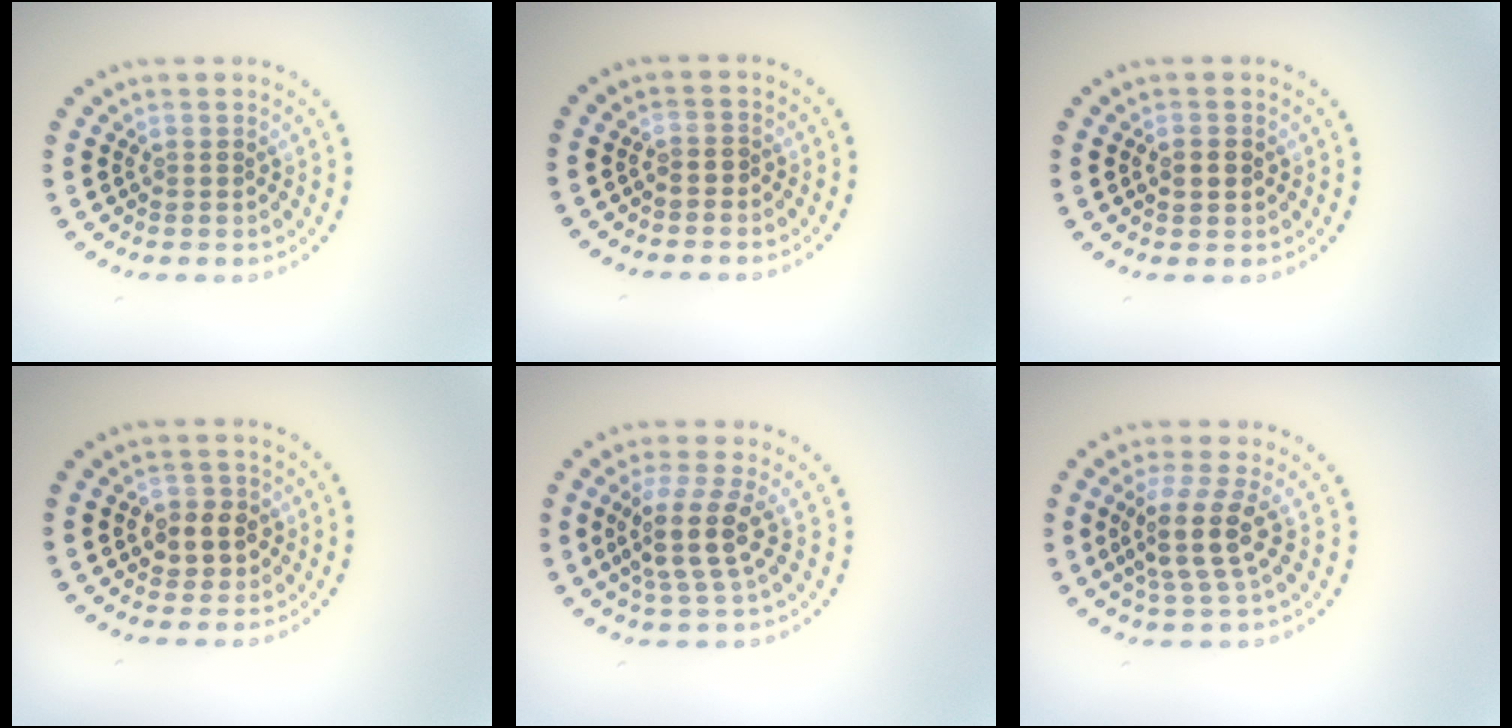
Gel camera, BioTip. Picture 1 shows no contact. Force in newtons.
{"total": 0.6, "press": 0.4, "slide": 0.4}
{"total": 1.9, "press": 1.9, "slide": 0.1}
{"total": 2.6, "press": 2.6, "slide": 0.7}
{"total": 3.9, "press": 3.2, "slide": 2.4}
{"total": 4.0, "press": 3.1, "slide": 2.5}